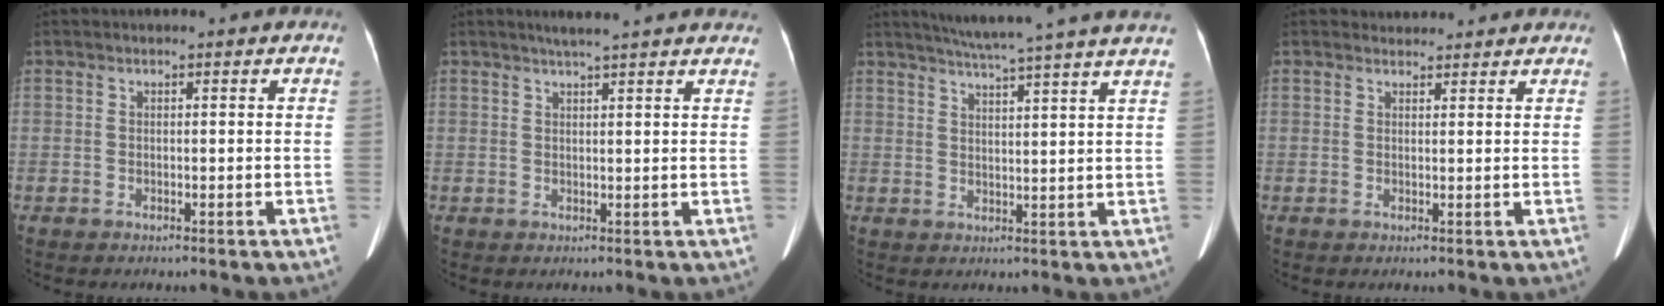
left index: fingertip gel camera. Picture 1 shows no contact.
{"total": 10.4, "force": [9.1, 0.5, 5.1], "torque": [-0.068, 0.023, 0.101]}
{"total": 15.9, "force": [13.6, -1.6, 8.0], "torque": [-0.132, -0.005, 0.171]}
{"total": 3.4, "force": [3.3, 1.0, 0.0], "torque": [-0.003, 0.019, 0.039]}